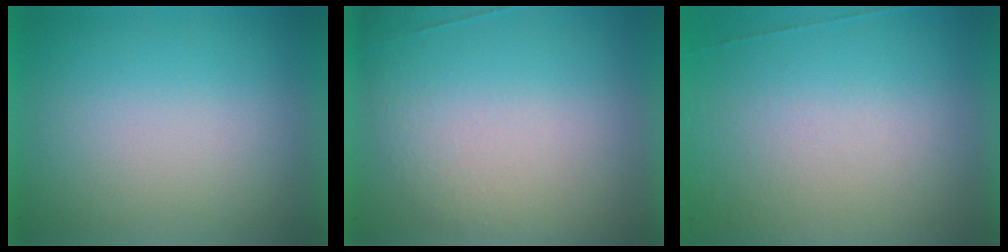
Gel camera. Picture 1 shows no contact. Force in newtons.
{"total": 2.6}
{"total": 7.8}